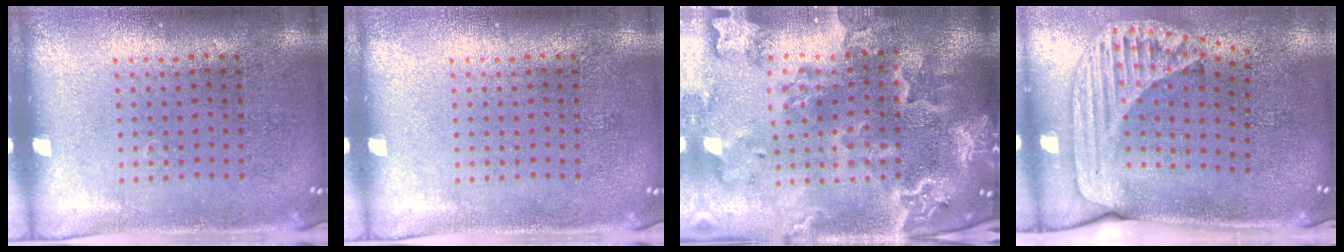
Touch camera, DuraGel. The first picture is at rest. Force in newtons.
{"total": 0.0}
{"total": 4.6, "press": 3.8, "slide": 2.7}
{"total": 2.2, "press": 1.7, "slide": 1.4}